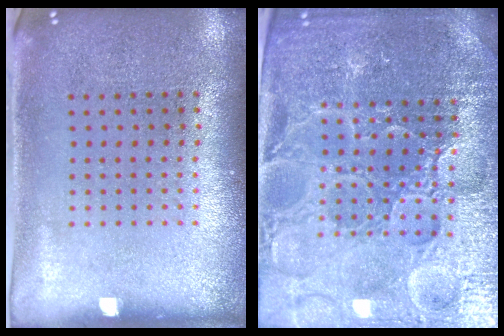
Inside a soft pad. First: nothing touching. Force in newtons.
{"total": 5.2, "press": 4.9, "slide": 1.8}